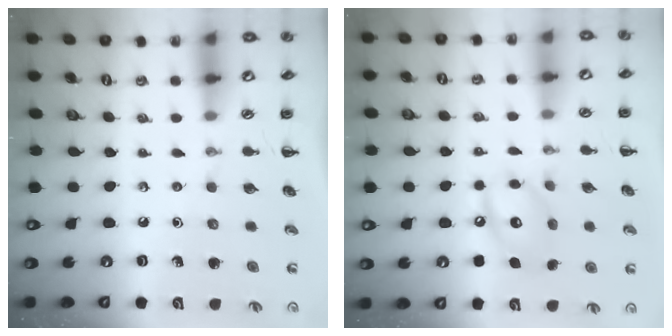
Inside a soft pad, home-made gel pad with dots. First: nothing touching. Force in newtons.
{"total": 11.1, "press": 10.9, "slide": 1.7}